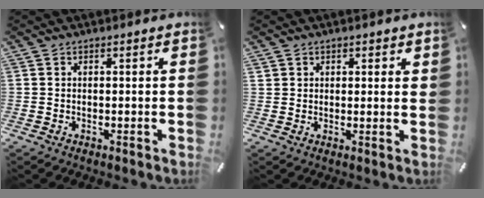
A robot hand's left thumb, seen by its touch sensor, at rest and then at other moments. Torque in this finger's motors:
{"motor_torque": [0.40, -0.50, 0.05, 0.39, -0.05]}